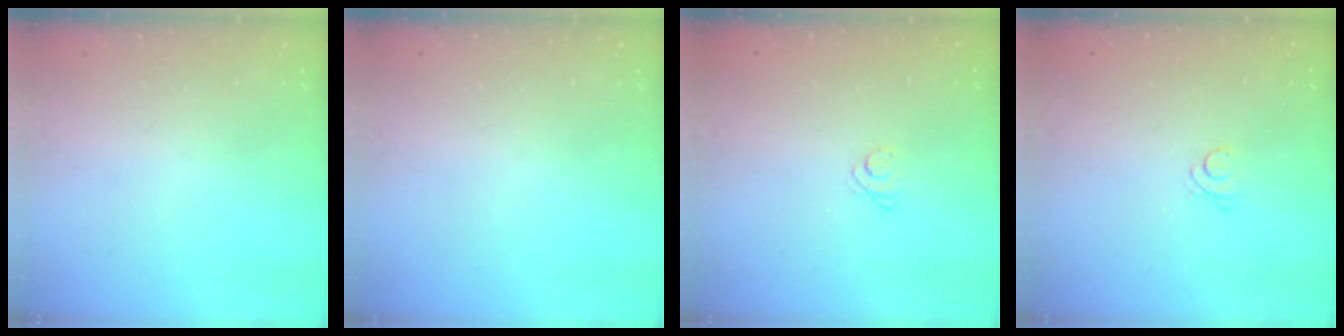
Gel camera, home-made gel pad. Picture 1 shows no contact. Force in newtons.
{"total": 0.0}
{"total": 2.7, "press": 2.7, "slide": 0.3}
{"total": 3.0, "press": 2.9, "slide": 0.4}